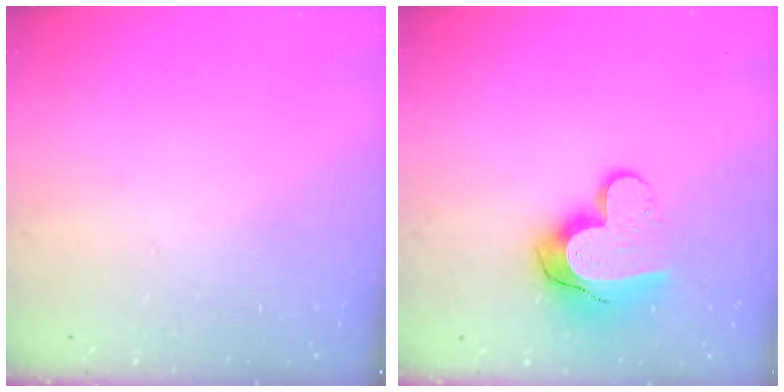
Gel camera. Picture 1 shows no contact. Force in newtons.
{"total": 13.3, "press": 13.3, "slide": 1.1}